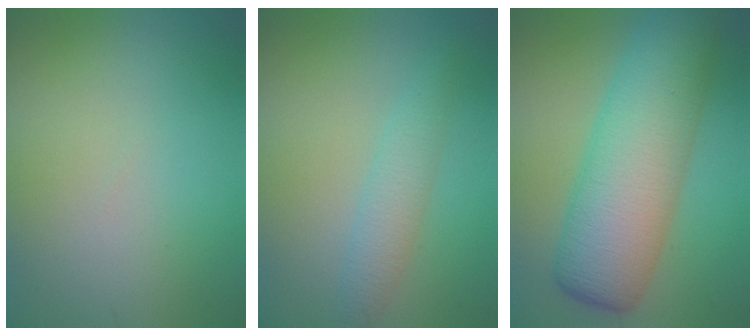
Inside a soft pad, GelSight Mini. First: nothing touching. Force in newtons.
{"total": 2.5, "press": 2.5, "slide": 0.1}
{"total": 10.2, "press": 10.2, "slide": 0.2}